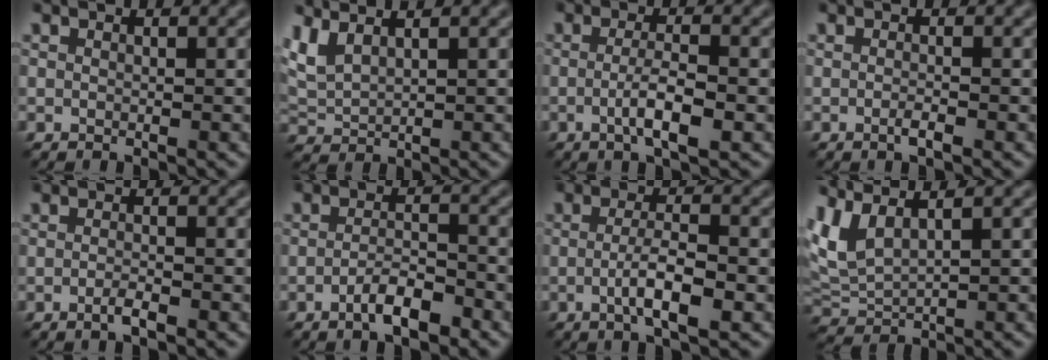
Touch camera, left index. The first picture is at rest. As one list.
[{"total": 3.0, "force": [2.1, 1.0, 1.8], "torque": [-0.055, 0.012, 0.048]}, {"total": 3.6, "force": [-0.8, 0.7, 3.4], "torque": [-0.060, -0.001, -0.015]}, {"total": 1.2, "force": [-0.5, 0.3, 1.1], "torque": [-0.018, -0.002, -0.011]}, {"total": 1.5, "force": [-0.7, 0.3, 1.3], "torque": [-0.021, -0.001, -0.016]}, {"total": 3.3, "force": [-1.8, 0.9, 2.6], "torque": [-0.046, 0.005, -0.034]}, {"total": 4.0, "force": [-0.9, 0.9, 3.8], "torque": [-0.066, -0.001, -0.018]}, {"total": 3.8, "force": [2.2, 1.5, 2.7], "torque": [-0.075, 0.006, 0.051]}]